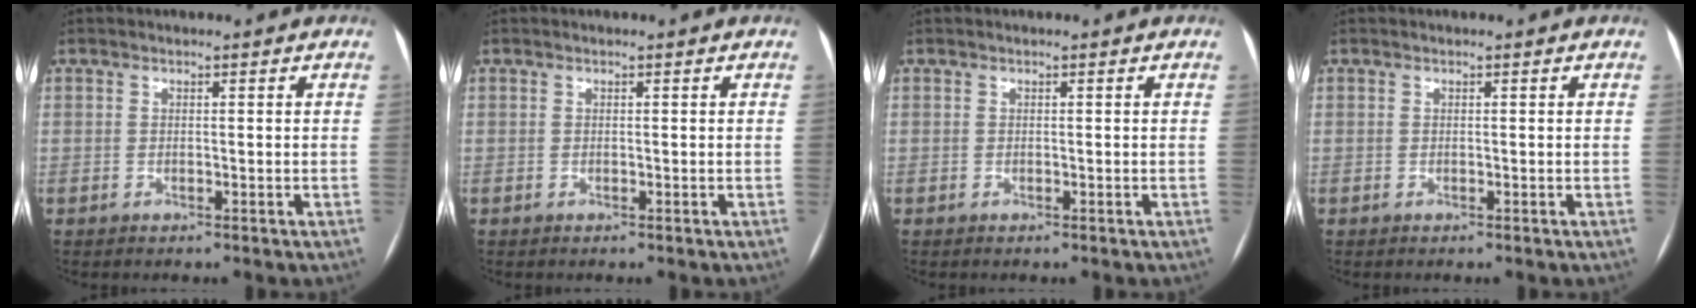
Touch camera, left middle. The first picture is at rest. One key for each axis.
{"total": 0.0}
{"total": 0.0}
{"total": 0.0}